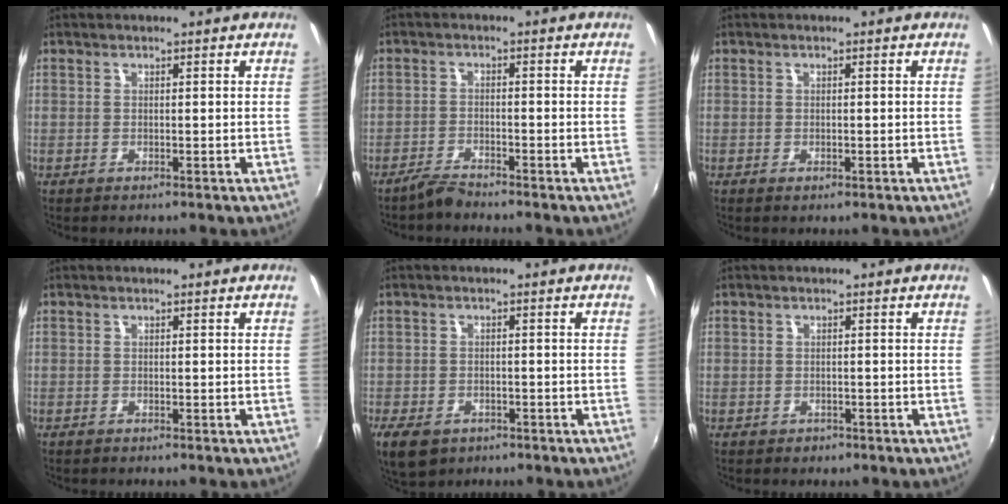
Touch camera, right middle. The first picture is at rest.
{"total": 3.0, "force": [-2.8, 0.2, 0.8], "torque": [-0.028, -0.003, -0.059]}
{"total": 0.8, "force": [-0.4, 0.4, 0.5], "torque": [-0.008, -0.003, -0.006]}
{"total": 0.0}
{"total": 7.2, "force": [-4.2, 4.4, 3.9], "torque": [-0.095, -0.023, -0.070]}
{"total": 1.5, "force": [-0.7, 1.4, 0.2], "torque": [-0.005, 0.001, -0.006]}